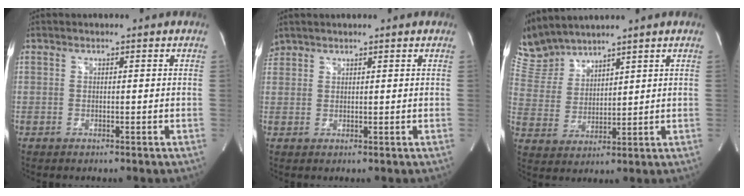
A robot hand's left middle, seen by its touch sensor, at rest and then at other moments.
{"total": 1.9, "force": [1.9, 0.6, 0.0], "torque": [-0.003, 0.018, 0.038]}
{"total": 7.9, "force": [7.8, 0.8, 0.8], "torque": [-0.044, 0.019, 0.177]}